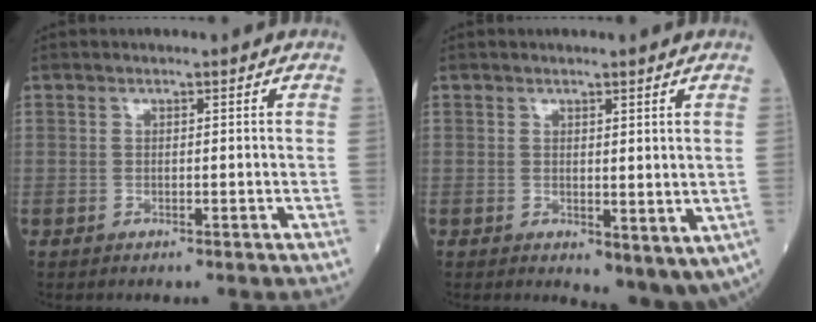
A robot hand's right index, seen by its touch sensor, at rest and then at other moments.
{"total": 5.7, "force": [-0.6, 2.8, 4.9], "torque": [-0.049, -0.013, 0.003]}